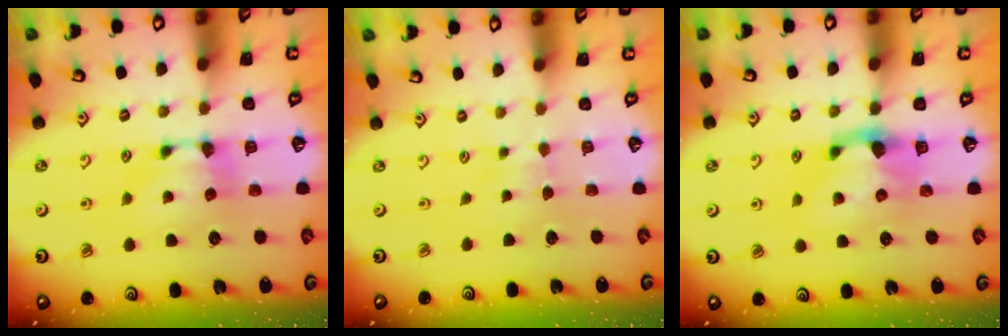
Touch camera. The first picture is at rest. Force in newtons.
{"total": 2.1, "press": 2.1, "slide": 0.3}
{"total": 1.9, "press": 1.4, "slide": 1.3}